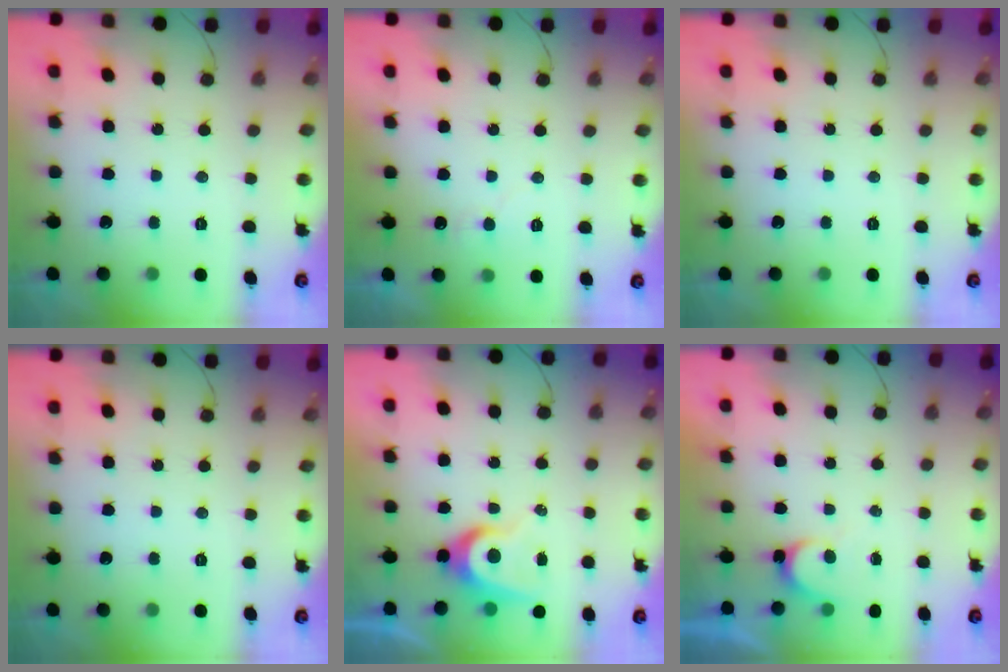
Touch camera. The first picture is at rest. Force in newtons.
{"total": 6.3, "press": 6.3, "slide": 0.5}
{"total": 0.0}
{"total": 0.0}
{"total": 7.4, "press": 7.4, "slide": 0.7}
{"total": 5.4, "press": 5.3, "slide": 0.4}